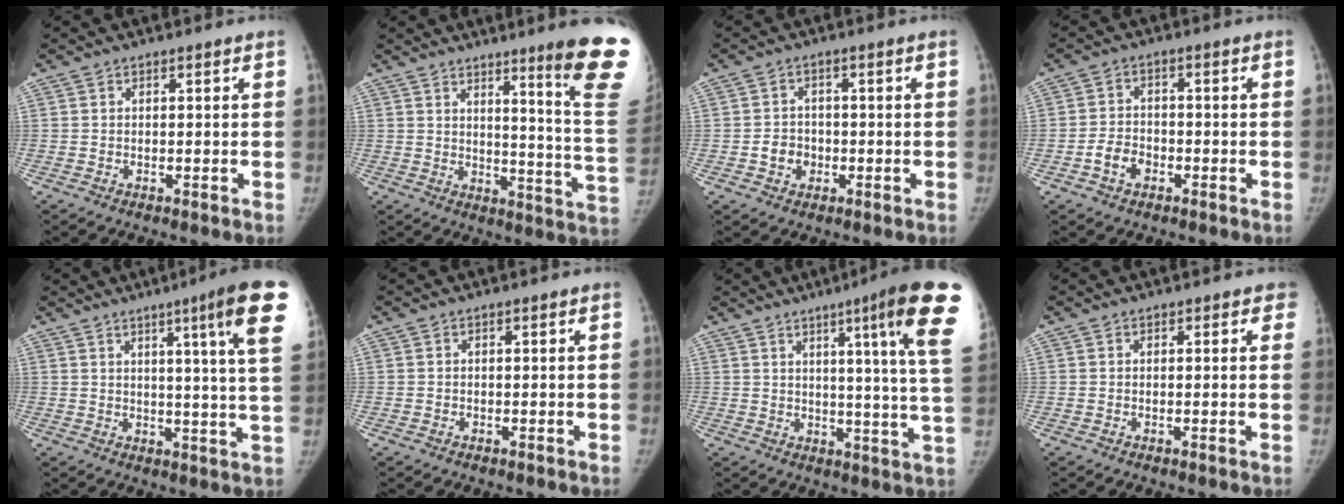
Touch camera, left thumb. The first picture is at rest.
{"total": 17.6, "force": [10.5, 0.3, 14.1], "torque": [-0.153, -0.084, 0.134]}
{"total": 4.0, "force": [-1.1, 3.5, 1.5], "torque": [-0.005, 0.013, -0.018]}
{"total": 4.4, "force": [-2.1, 3.1, 2.2], "torque": [-0.031, 0.022, -0.039]}
{"total": 14.9, "force": [7.5, 0.1, 12.9], "torque": [-0.165, -0.035, 0.083]}
{"total": 0.0}
{"total": 19.3, "force": [9.6, 0.4, 16.7], "torque": [-0.205, -0.046, 0.109]}
{"total": 1.7, "force": [1.0, 0.9, 1.0], "torque": [0.010, 0.000, 0.001]}